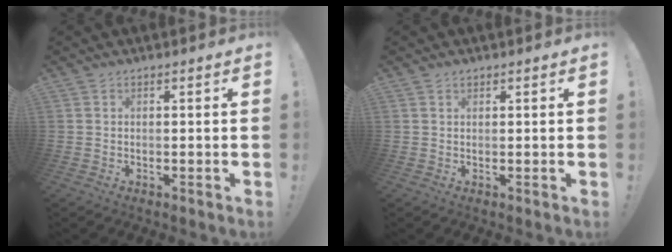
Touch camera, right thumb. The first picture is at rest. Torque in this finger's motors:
{"motor_torque": [-0.09, 0.11, 0.41, -0.06, -0.03]}